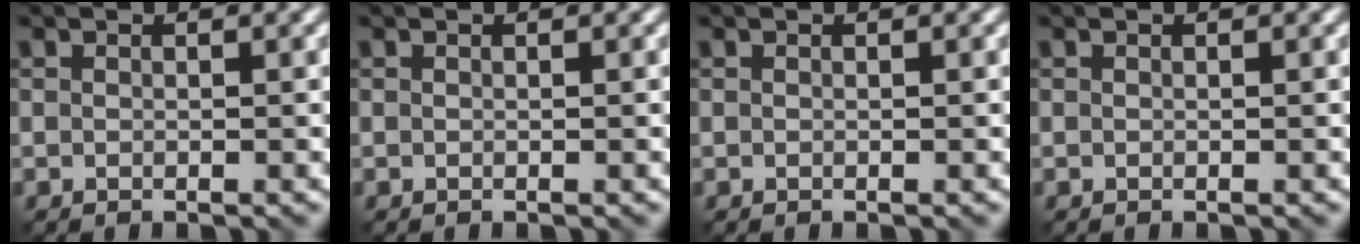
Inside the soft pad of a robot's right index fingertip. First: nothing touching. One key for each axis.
{"total": 0.0}
{"total": 0.0}
{"total": 0.0}